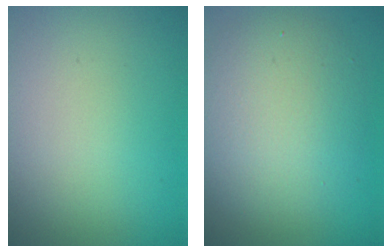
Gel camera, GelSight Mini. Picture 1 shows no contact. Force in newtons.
{"total": 5.9, "press": 5.9, "slide": 0.6}